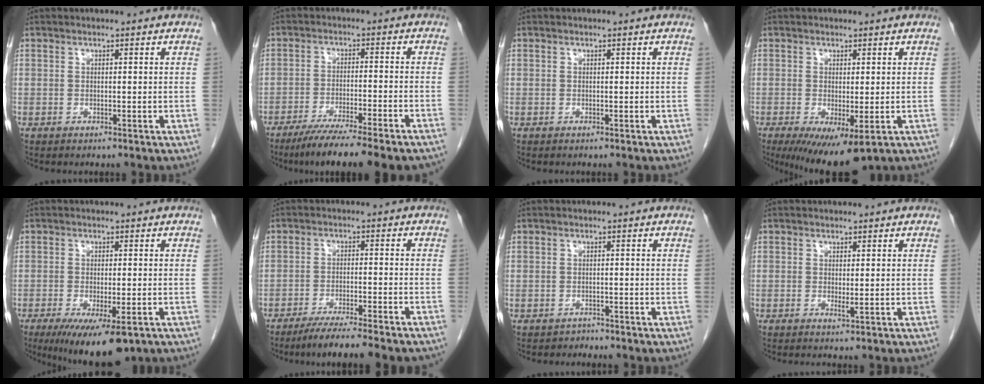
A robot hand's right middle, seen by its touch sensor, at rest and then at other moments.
{"total": 14.2, "force": [-11.7, 0.3, 8.0], "torque": [-0.108, -0.032, -0.180]}
{"total": 0.0}
{"total": 8.4, "force": [-3.7, 2.4, 7.1], "torque": [-0.110, -0.025, -0.051]}
{"total": 10.2, "force": [-6.4, 2.6, 7.5], "torque": [-0.115, -0.025, -0.096]}
{"total": 12.6, "force": [-10.9, -0.1, 6.4], "torque": [-0.073, -0.023, -0.163]}
{"total": 1.3, "force": [-1.1, 0.4, -0.4], "torque": [0.001, -0.002, -0.021]}
{"total": 0.6, "force": [0.0, -0.1, 0.5], "torque": [-0.014, -0.005, 0.001]}